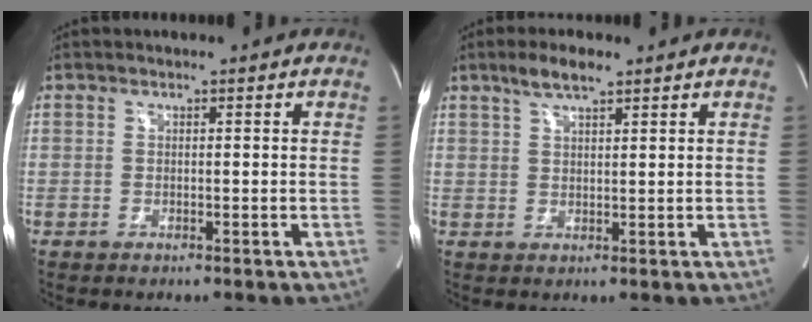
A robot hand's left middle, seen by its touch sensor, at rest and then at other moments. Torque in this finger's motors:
{"motor_torque": [0.42, -0.28, -0.01, 0.02]}